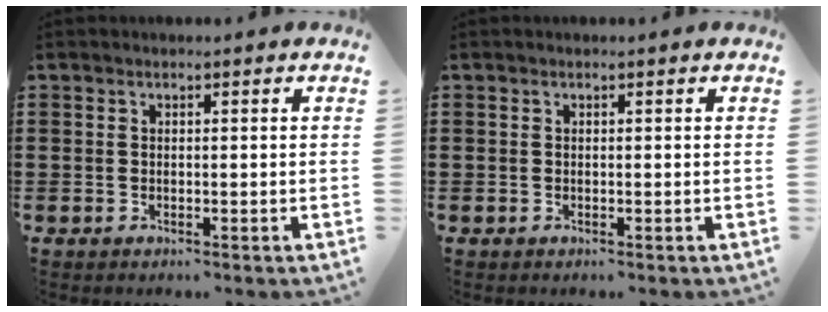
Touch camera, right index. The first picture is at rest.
{"total": 0.0}